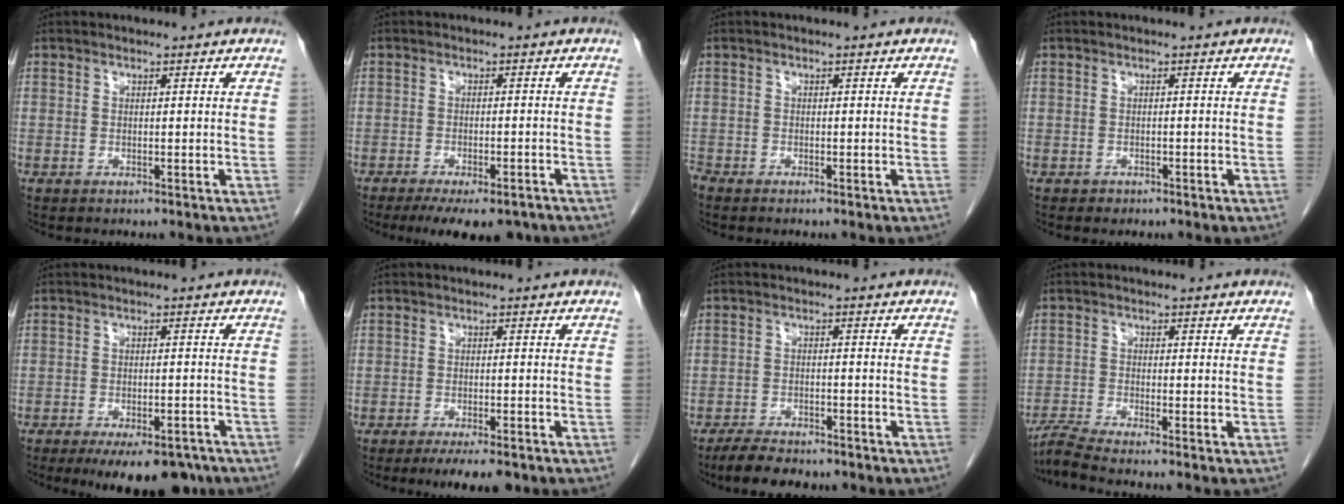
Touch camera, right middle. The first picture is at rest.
{"total": 10.5, "force": [-8.1, 3.3, 5.7], "torque": [-0.076, -0.012, -0.109]}
{"total": 0.9, "force": [-0.9, 0.2, 0.2], "torque": [-0.007, -0.002, -0.017]}
{"total": 0.8, "force": [-0.5, 0.6, 0.1], "torque": [-0.004, 0.003, -0.006]}
{"total": 11.0, "force": [-8.3, 3.9, 6.0], "torque": [-0.074, -0.007, -0.116]}
{"total": 6.0, "force": [-4.5, 1.5, 3.7], "torque": [-0.047, -0.008, -0.063]}
{"total": 5.9, "force": [-5.0, 1.8, 2.6], "torque": [-0.045, -0.009, -0.079]}
{"total": 4.3, "force": [-3.8, -1.2, 1.5], "torque": [-0.035, -0.013, -0.076]}